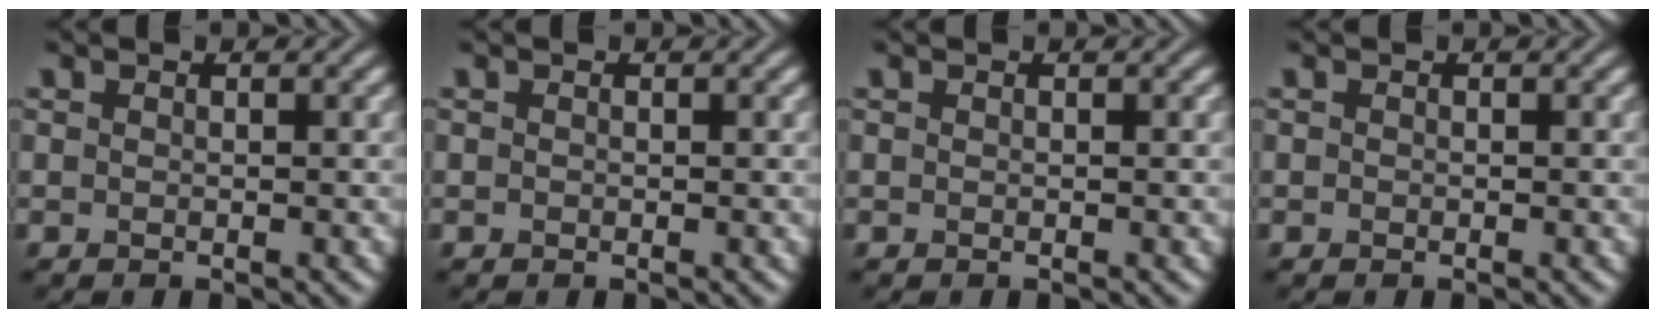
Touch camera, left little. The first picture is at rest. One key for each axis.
{"total": 0.0}
{"total": 0.0}
{"total": 0.0}